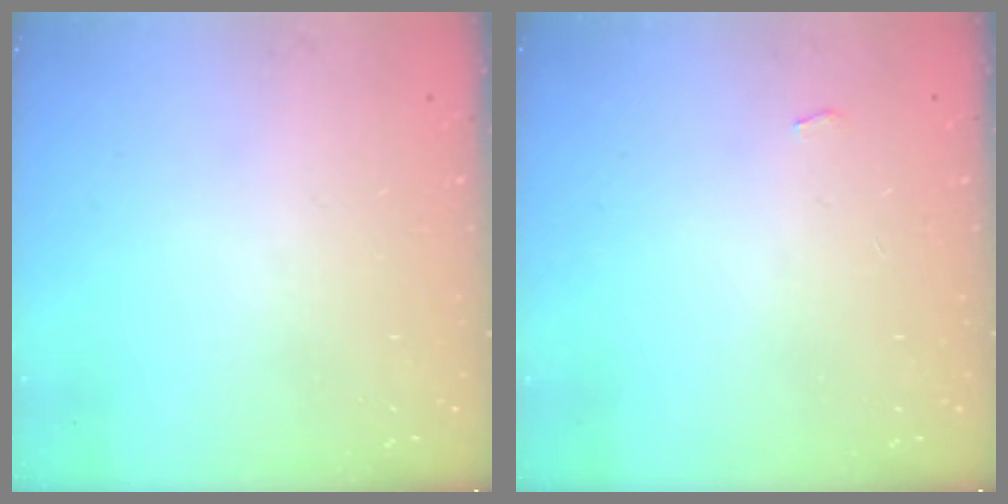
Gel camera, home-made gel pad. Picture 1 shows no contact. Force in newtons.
{"total": 2.3, "press": 2.3, "slide": 0.3}